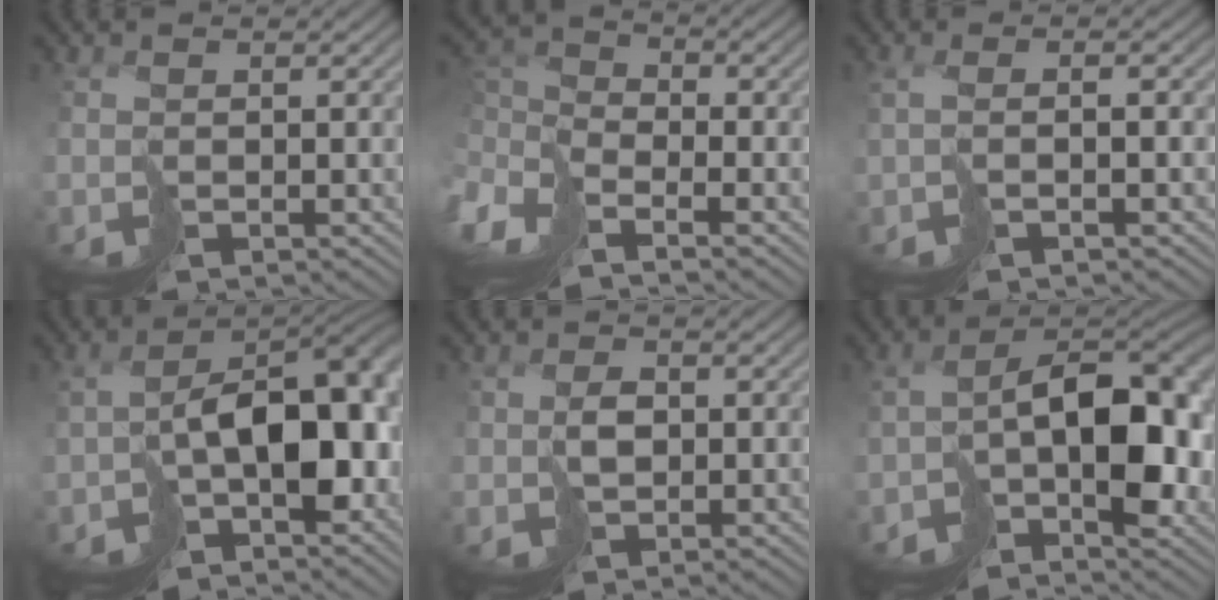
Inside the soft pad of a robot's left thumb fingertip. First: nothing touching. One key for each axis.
{"total": 8.1, "fx": -3.9, "fy": 4.0, "fz": 5.9, "tx": -0.173, "ty": -0.009, "tz": -0.078}
{"total": 2.3, "fx": -0.3, "fy": -0.1, "fz": 2.3, "tx": -0.055, "ty": 0.002, "tz": 0.000}
{"total": 13.6, "fx": -3.7, "fy": 7.5, "fz": 10.8, "tx": -0.154, "ty": -0.020, "tz": -0.039}
{"total": 2.4, "fx": 0.3, "fy": 1.8, "fz": 1.5, "tx": -0.028, "ty": 0.001, "tz": 0.012}
{"total": 10.6, "fx": -2.5, "fy": 5.3, "fz": 8.7, "tx": -0.122, "ty": -0.001, "tz": -0.035}